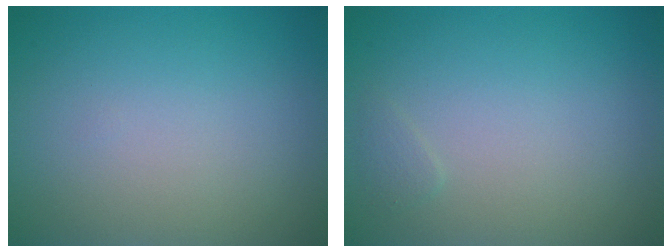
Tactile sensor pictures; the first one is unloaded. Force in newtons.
{"total": 0.6, "press": 0.6, "slide": 0.0}